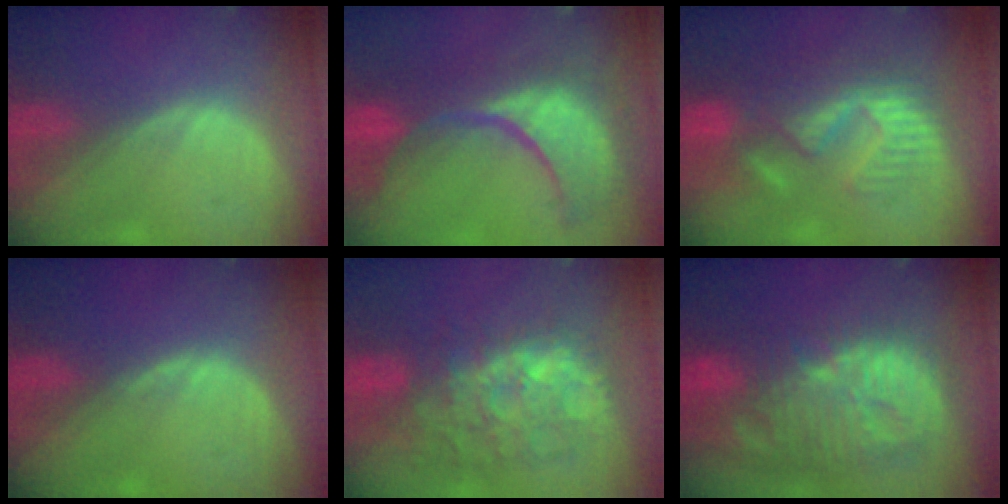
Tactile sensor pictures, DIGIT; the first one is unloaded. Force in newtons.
{"total": 12.6, "press": 11.2, "slide": 5.7}
{"total": 9.0, "press": 8.9, "slide": 1.6}
{"total": 0.5, "press": 0.5, "slide": 0.2}
{"total": 10.9, "press": 10.2, "slide": 3.8}
{"total": 14.4, "press": 12.5, "slide": 7.0}